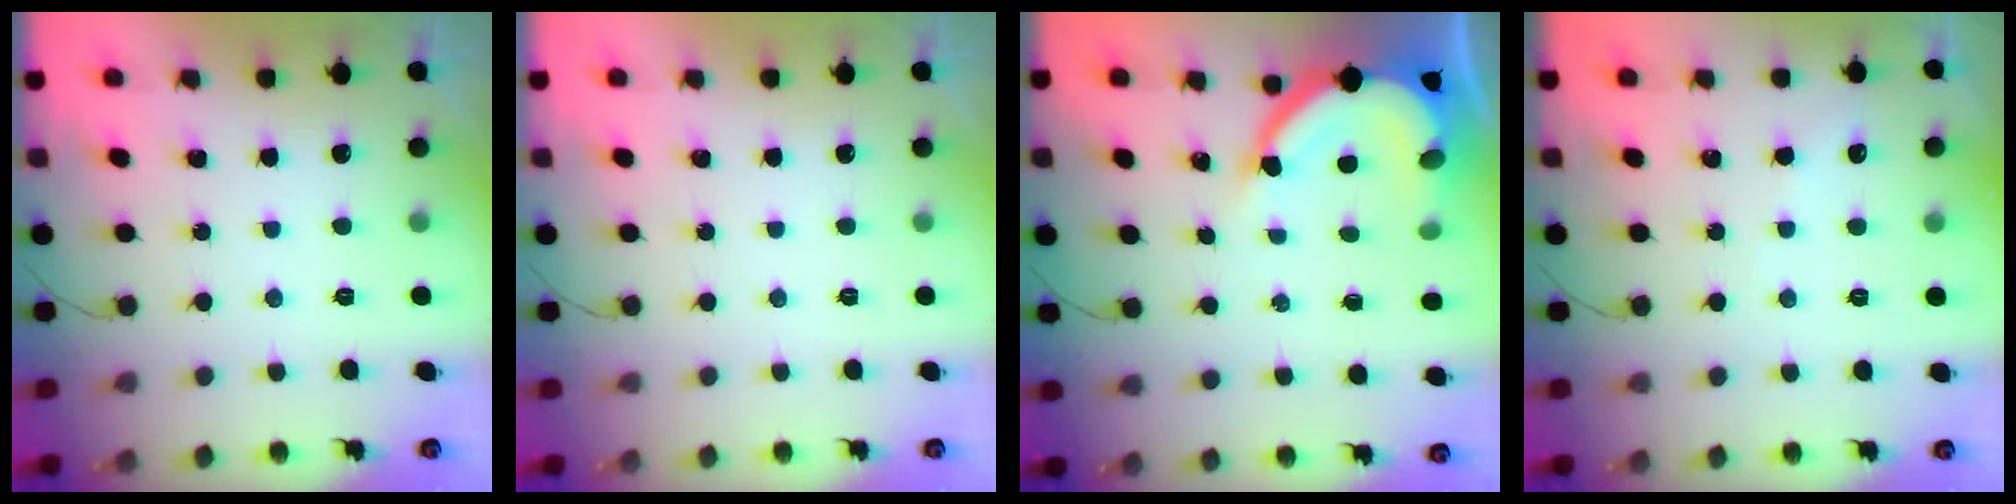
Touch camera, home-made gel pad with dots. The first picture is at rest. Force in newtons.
{"total": 0.0}
{"total": 12.6, "press": 12.5, "slide": 1.5}
{"total": 2.7, "press": 2.6, "slide": 0.5}